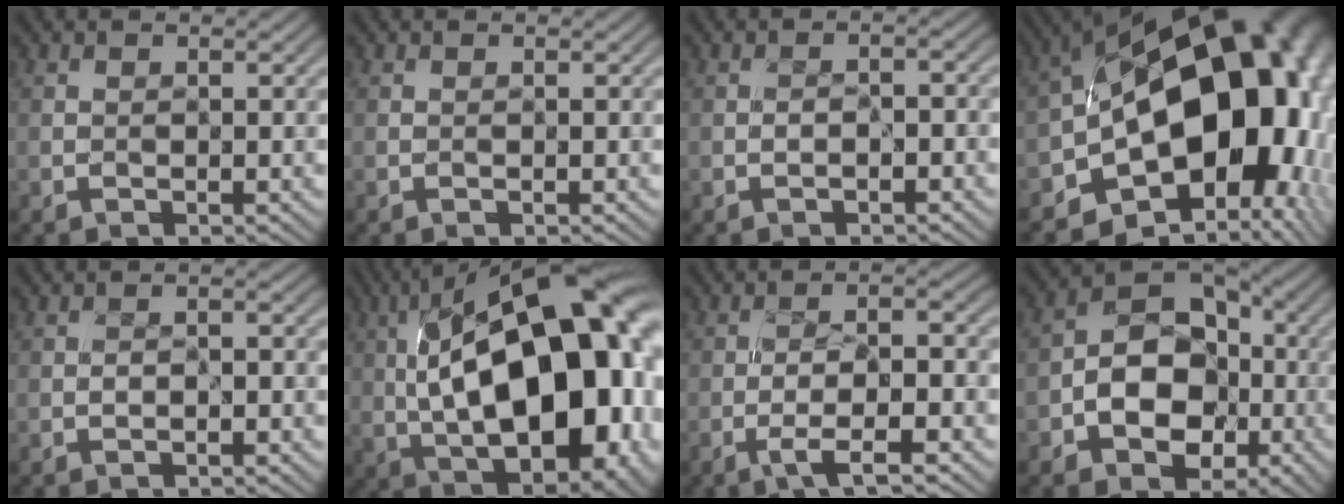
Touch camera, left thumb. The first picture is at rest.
{"total": 0.0}
{"total": 1.4, "force": [-1.0, 0.2, 1.0], "torque": [-0.017, 0.000, -0.021]}
{"total": 20.1, "force": [-2.6, 13.3, 14.9], "torque": [-0.217, -0.047, -0.014]}
{"total": 1.1, "force": [-0.9, 0.1, 0.7], "torque": [-0.011, -0.001, -0.017]}
{"total": 22.1, "force": [2.0, 10.6, 19.3], "torque": [-0.319, 0.010, 0.021]}
{"total": 6.1, "force": [-3.5, 0.7, 4.9], "torque": [-0.082, 0.005, -0.058]}
{"total": 10.1, "force": [-2.4, 7.3, 6.5], "torque": [-0.104, -0.008, -0.053]}